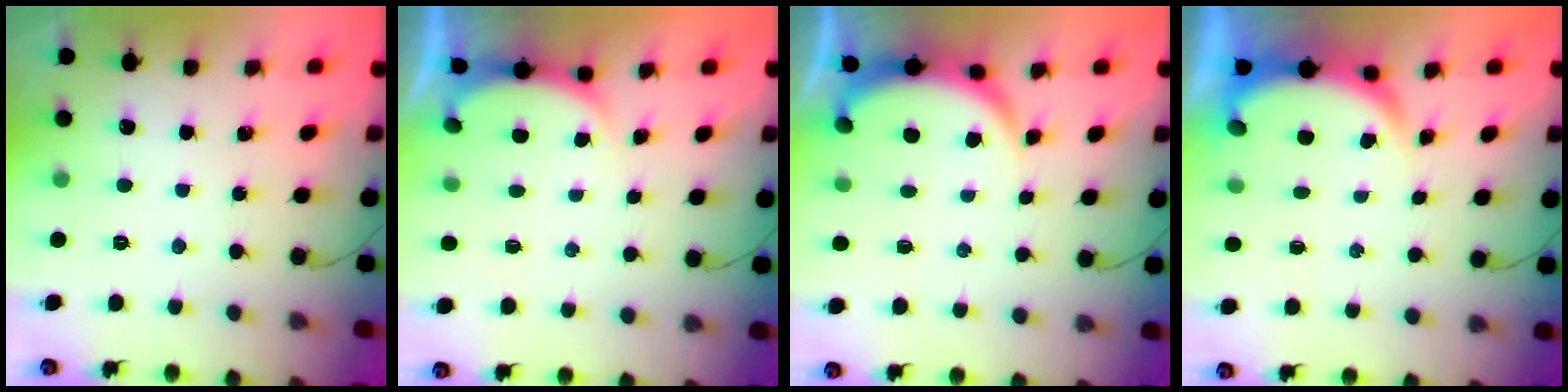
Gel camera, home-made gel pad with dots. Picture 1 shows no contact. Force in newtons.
{"total": 2.6, "press": 2.6, "slide": 0.6}
{"total": 4.3, "press": 4.3, "slide": 0.6}
{"total": 4.0, "press": 3.9, "slide": 0.6}